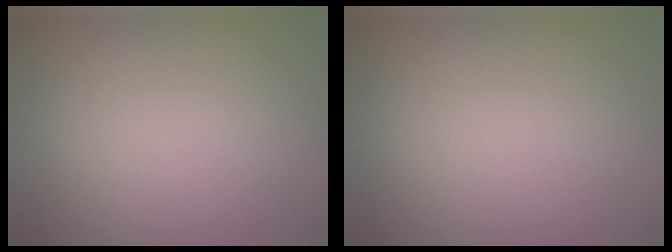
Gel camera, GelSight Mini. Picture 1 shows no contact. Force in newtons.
{"total": 0.0}